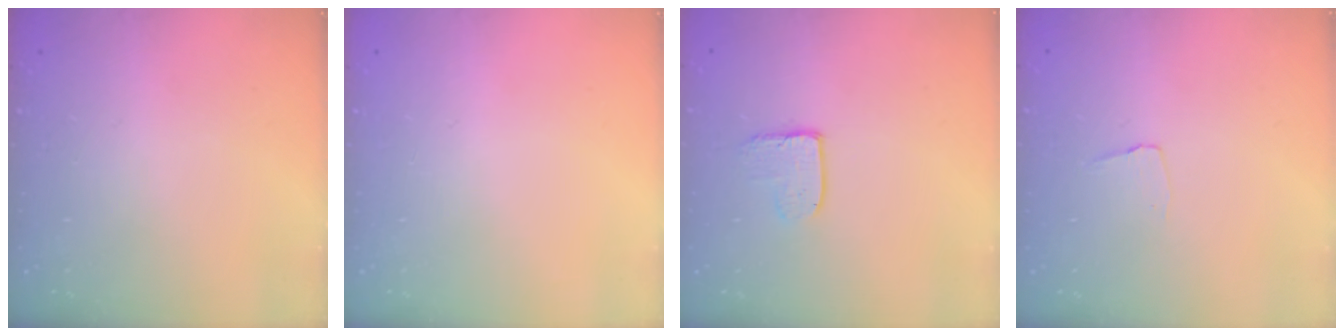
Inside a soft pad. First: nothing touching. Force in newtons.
{"total": 0.0}
{"total": 5.1, "press": 5.0, "slide": 0.4}
{"total": 3.5, "press": 3.4, "slide": 0.2}